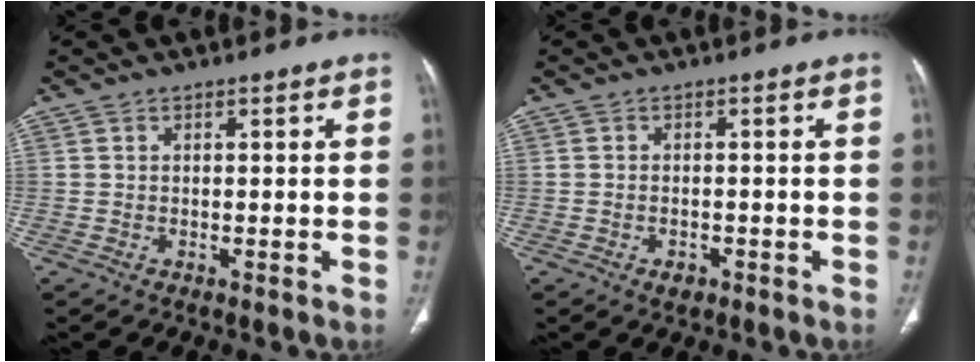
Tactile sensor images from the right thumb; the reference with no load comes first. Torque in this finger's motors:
{"motor_torque": [-0.61, -0.22, -0.19, -0.12, 0.07]}